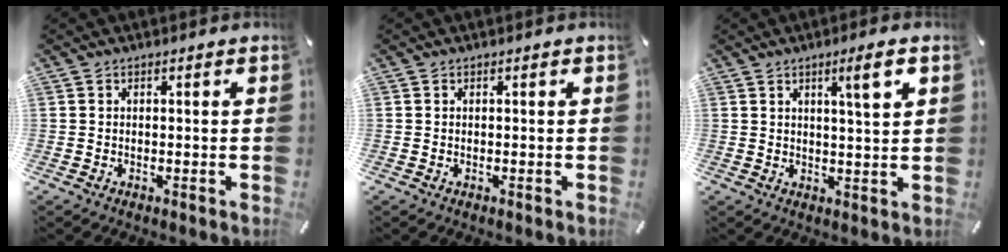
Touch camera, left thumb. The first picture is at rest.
{"total": 0.0}
{"total": 6.1, "force": [2.9, 0.6, 5.3], "torque": [-0.085, -0.009, 0.041]}